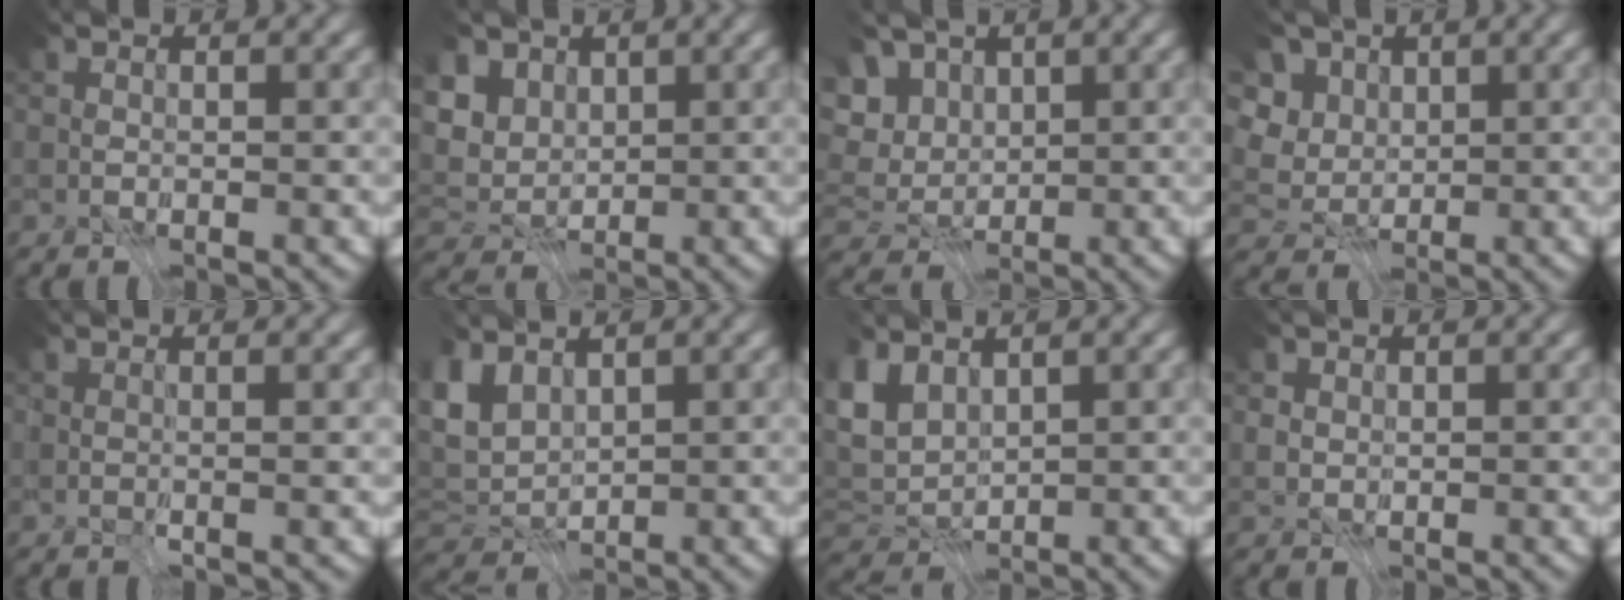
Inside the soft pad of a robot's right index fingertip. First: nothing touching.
{"total": 3.1, "force": [1.0, 1.9, 2.2], "torque": [-0.058, 0.003, 0.021]}
{"total": 5.0, "force": [1.4, 3.6, 3.2], "torque": [-0.069, 0.009, 0.018]}
{"total": 5.6, "force": [1.8, 4.7, 2.5], "torque": [-0.078, 0.007, 0.035]}
{"total": 1.9, "force": [-0.3, -1.7, -0.6], "torque": [0.009, -0.019, 0.013]}
{"total": 1.6, "force": [0.7, 0.1, 1.4], "torque": [-0.049, -0.005, 0.039]}
{"total": 1.3, "force": [0.5, 0.0, 1.2], "torque": [-0.046, -0.007, 0.037]}
{"total": 1.5, "force": [1.3, 0.8, 0.2], "torque": [-0.018, -0.009, 0.028]}